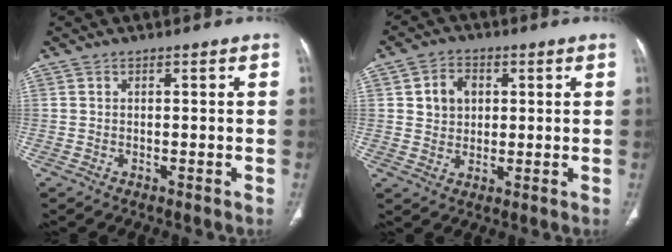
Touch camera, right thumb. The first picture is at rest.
{"total": 6.1, "force": [1.6, 5.0, 3.1], "torque": [-0.026, -0.004, 0.028]}